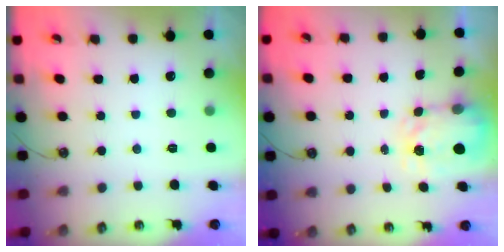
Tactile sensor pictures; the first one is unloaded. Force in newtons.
{"total": 4.0, "press": 4.0, "slide": 0.5}